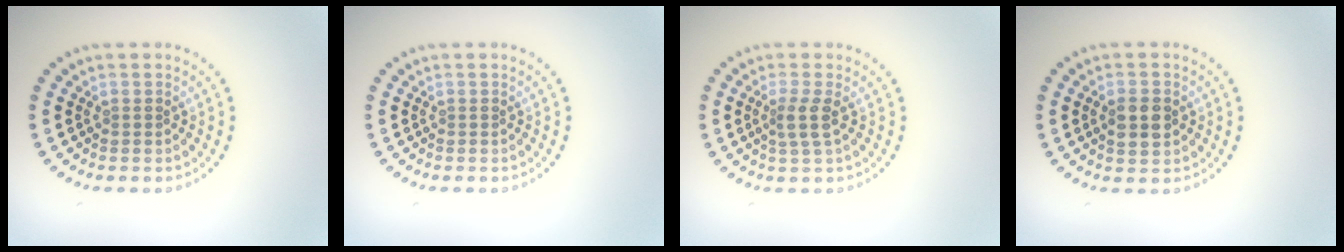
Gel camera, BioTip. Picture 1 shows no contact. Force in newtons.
{"total": 0.0}
{"total": 1.8, "press": 1.5, "slide": 1.1}
{"total": 2.4, "press": 2.4, "slide": 0.1}